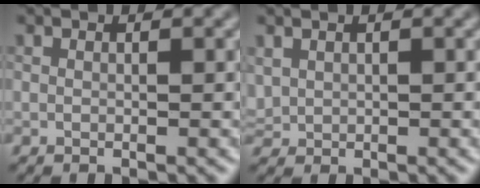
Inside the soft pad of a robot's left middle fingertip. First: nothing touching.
{"total": 0.0}